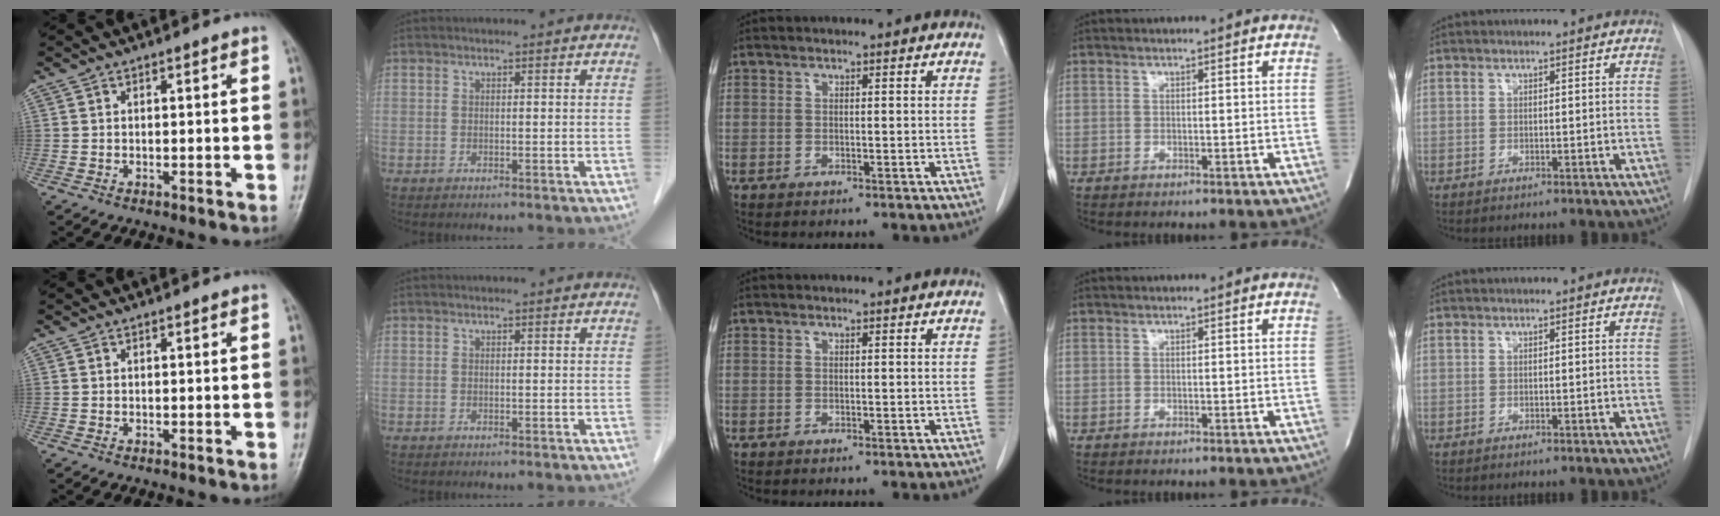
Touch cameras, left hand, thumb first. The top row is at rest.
{}